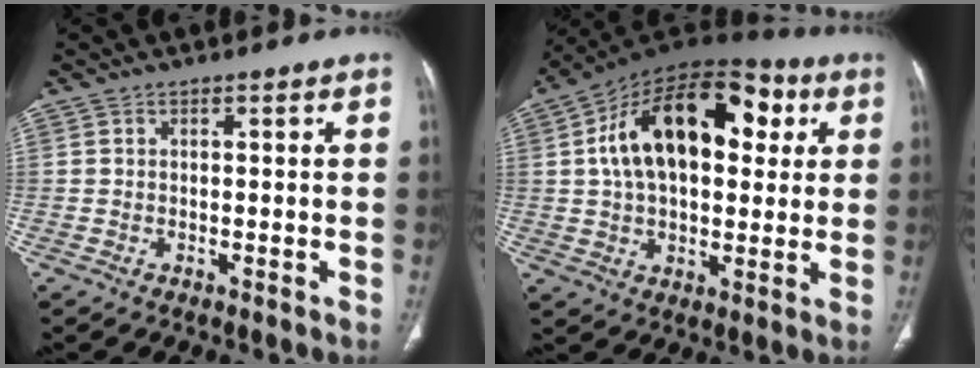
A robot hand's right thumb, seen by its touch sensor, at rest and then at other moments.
{"total": 23.2, "force": [5.6, 13.6, 17.9], "torque": [-0.269, 0.024, 0.079]}